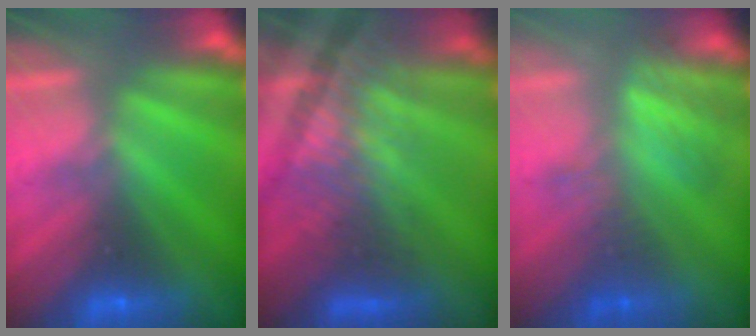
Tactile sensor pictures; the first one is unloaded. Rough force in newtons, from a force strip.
{"total": 3.7}
{"total": 2.8}